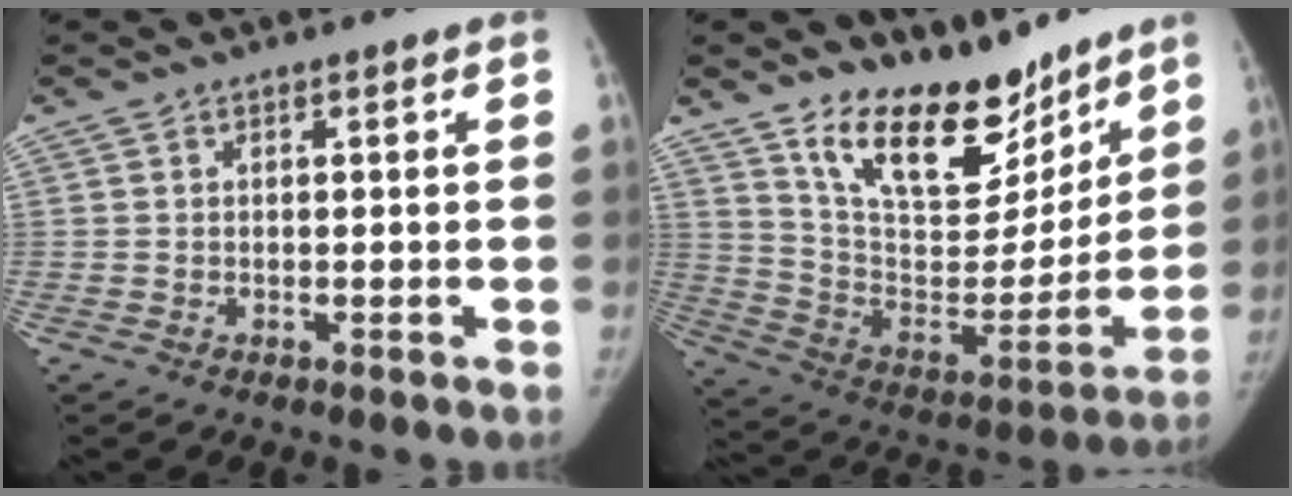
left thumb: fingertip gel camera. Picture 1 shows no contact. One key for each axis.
{"total": 21.7, "fx": 15.9, "fy": 10.0, "fz": 10.9, "tx": -0.122, "ty": -0.099, "tz": 0.271}